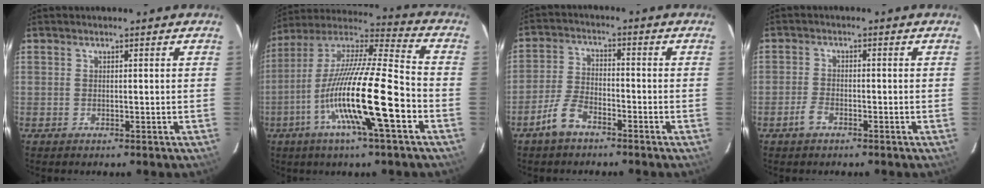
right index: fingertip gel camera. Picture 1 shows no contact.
{"total": 19.5, "force": [-6.4, 1.0, 18.4], "torque": [-0.351, -0.011, -0.120]}
{"total": 5.7, "force": [-3.9, 2.5, 3.3], "torque": [-0.080, 0.002, -0.078]}
{"total": 2.4, "force": [-1.6, 1.1, 1.4], "torque": [-0.036, 0.001, -0.029]}